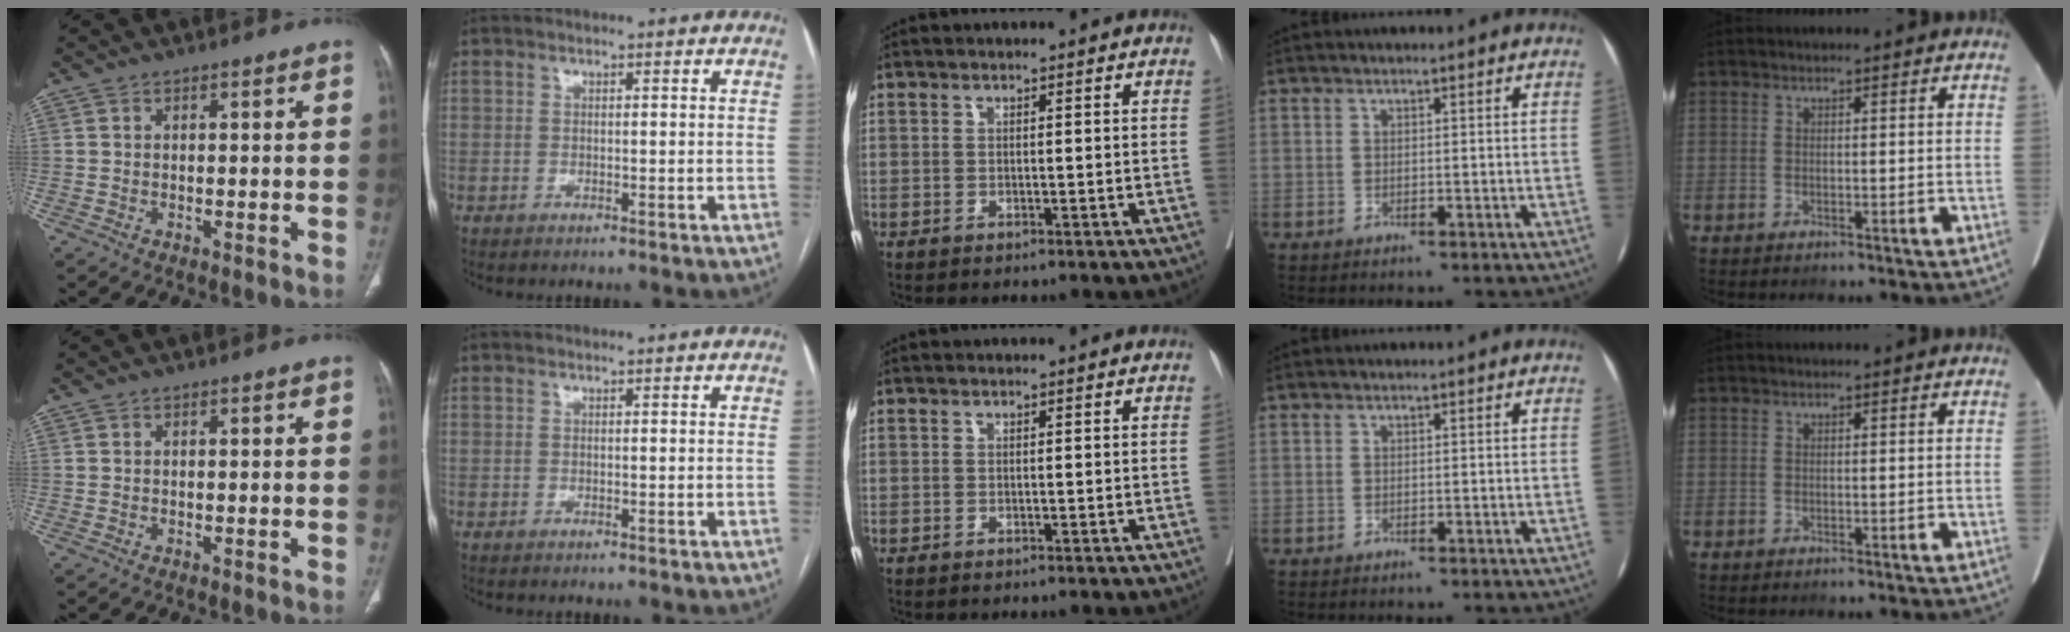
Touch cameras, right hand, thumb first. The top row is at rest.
{}